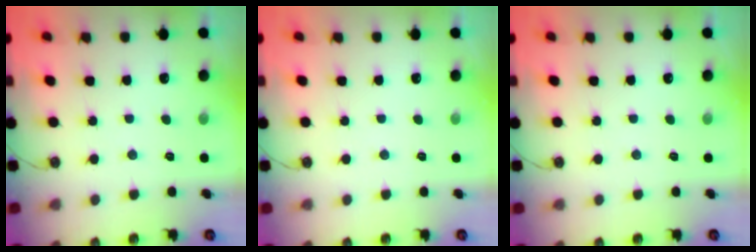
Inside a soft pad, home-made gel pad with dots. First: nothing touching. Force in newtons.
{"total": 0.0}
{"total": 0.0}